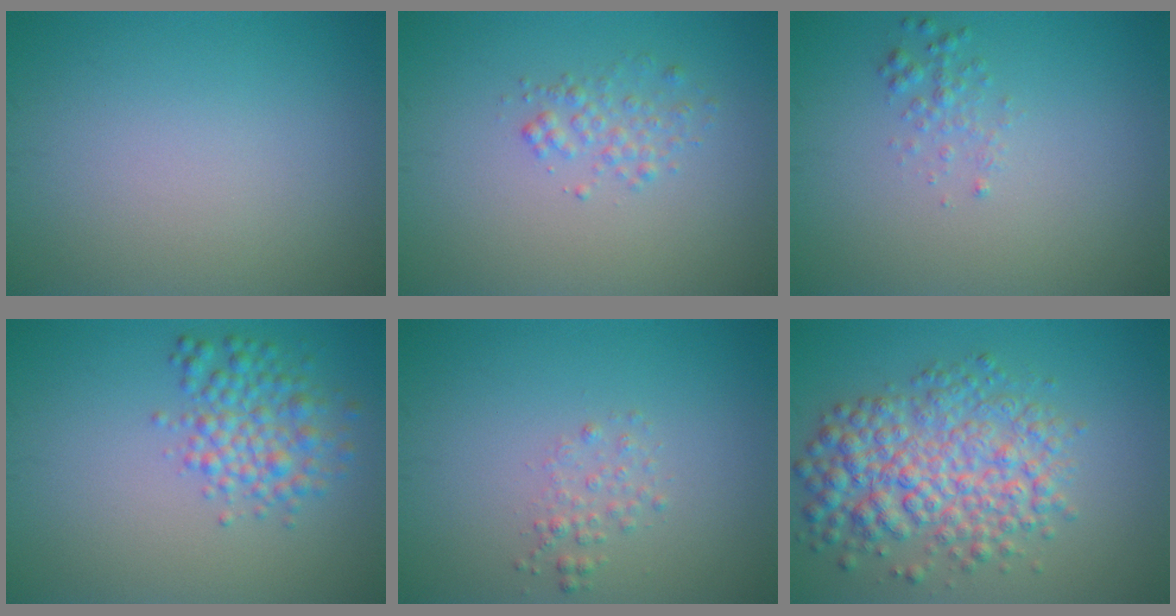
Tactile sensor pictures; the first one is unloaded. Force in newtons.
{"total": 1.6, "press": 1.6, "slide": 0.1}
{"total": 1.2, "press": 1.2, "slide": 0.0}
{"total": 3.6, "press": 3.6, "slide": 0.0}
{"total": 1.3, "press": 1.3, "slide": 0.1}
{"total": 6.9, "press": 6.9, "slide": 0.1}